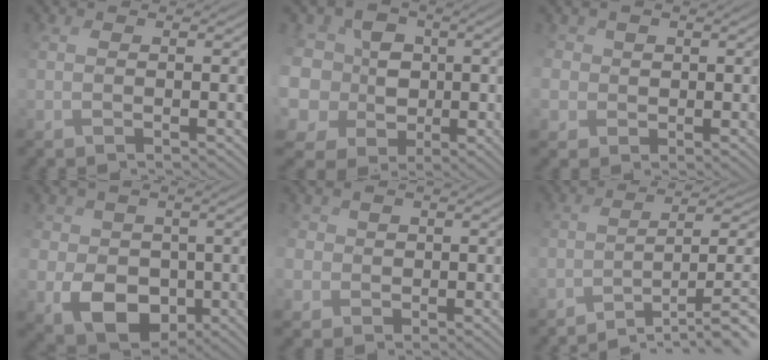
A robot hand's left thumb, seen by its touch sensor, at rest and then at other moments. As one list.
[{"total": 12.8, "force": [1.2, 12.1, 4.0], "torque": [-0.174, 0.015, 0.017]}, {"total": 2.9, "force": [0.5, 2.6, -1.3], "torque": [0.008, 0.002, 0.011]}, {"total": 6.0, "force": [-1.3, 5.5, 2.0], "torque": [-0.056, -0.021, -0.018]}, {"total": 2.6, "force": [0.4, 2.0, -1.5], "torque": [0.016, 0.001, 0.013]}, {"total": 10.5, "force": [-7.6, 2.5, 6.9], "torque": [-0.084, 0.007, -0.093]}]